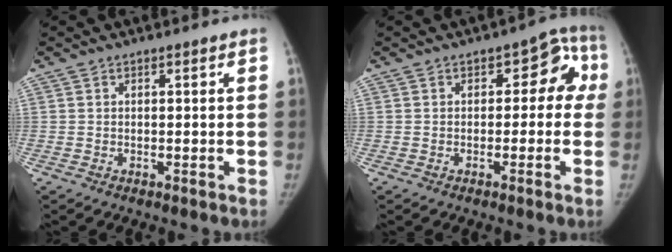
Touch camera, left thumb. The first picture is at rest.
{"total": 6.6, "force": [-0.4, 4.7, 4.5], "torque": [0.002, 0.026, -0.019]}